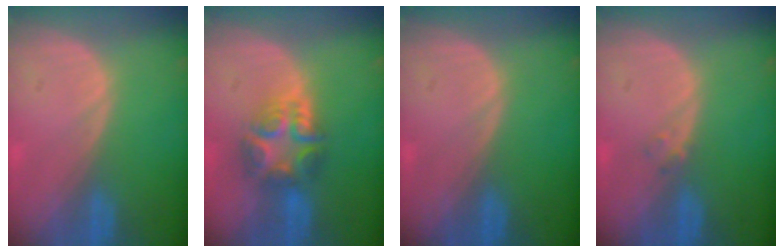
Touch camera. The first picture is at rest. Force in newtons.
{"total": 7.6, "press": 6.5, "slide": 3.9}
{"total": 0.0}
{"total": 1.0, "press": 1.0, "slide": 0.2}